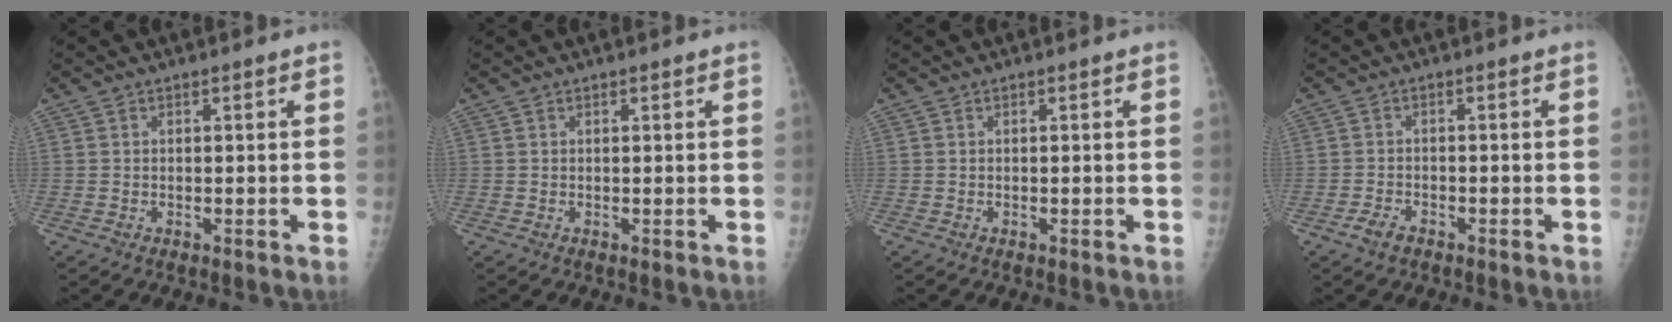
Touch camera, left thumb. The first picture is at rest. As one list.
[{"total": 0.0}, {"total": 0.0}, {"total": 2.4, "force": [-1.7, 1.3, 1.2], "torque": [-0.028, 0.006, -0.029]}]